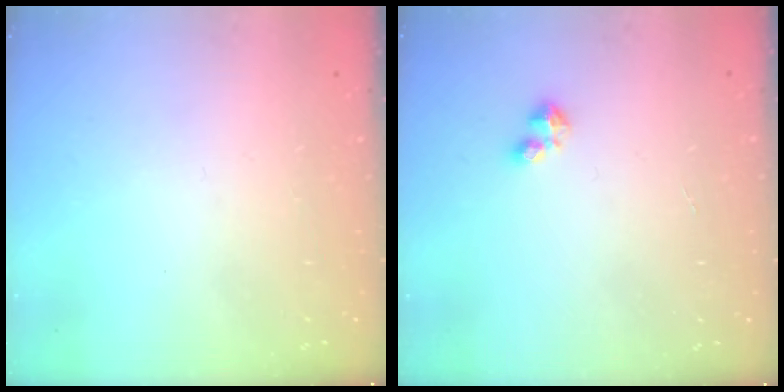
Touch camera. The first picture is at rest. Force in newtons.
{"total": 2.4, "press": 2.4, "slide": 0.4}